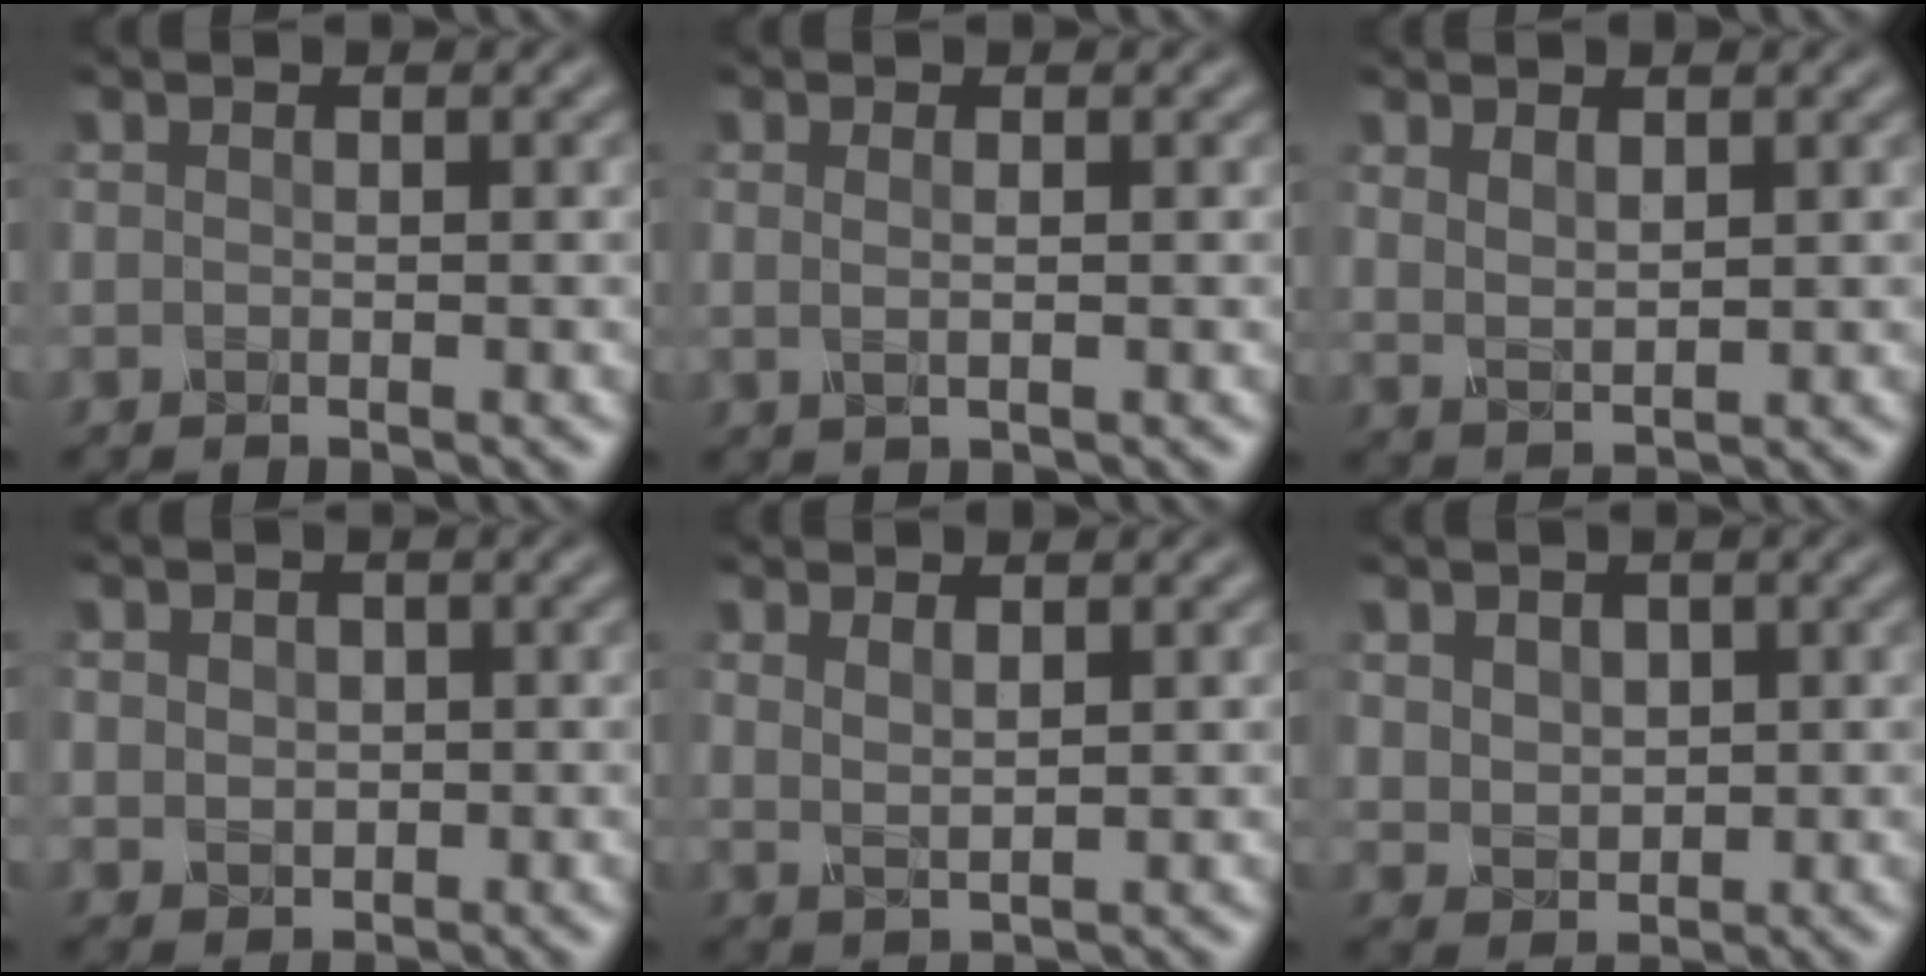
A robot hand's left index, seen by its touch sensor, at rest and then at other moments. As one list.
[{"total": 1.0, "force": [0.2, 0.3, 0.9], "torque": [-0.017, -0.001, 0.001]}, {"total": 2.0, "force": [1.2, 0.9, 1.3], "torque": [-0.031, -0.006, 0.029]}, {"total": 1.8, "force": [0.3, 1.6, 0.8], "torque": [-0.017, -0.002, 0.006]}, {"total": 1.7, "force": [1.1, 0.6, 1.2], "torque": [-0.027, -0.007, 0.025]}, {"total": 2.6, "force": [0.9, 2.0, 1.2], "torque": [-0.034, -0.004, 0.017]}]